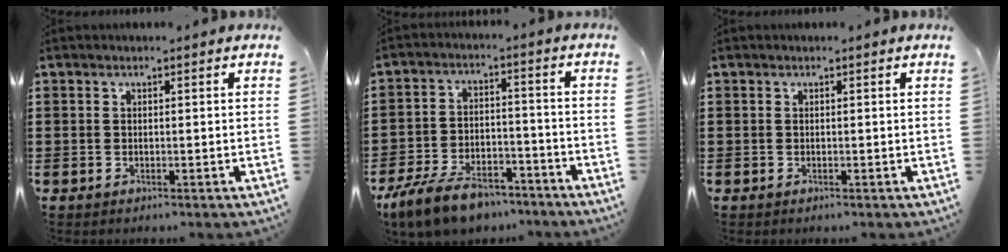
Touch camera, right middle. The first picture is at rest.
{"total": 9.2, "force": [-7.6, 2.9, 4.1], "torque": [-0.080, 0.022, -0.145]}
{"total": 0.0}